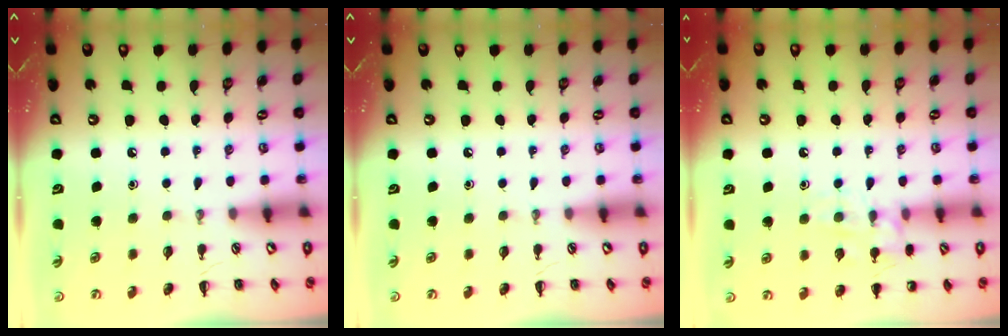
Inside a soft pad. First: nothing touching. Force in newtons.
{"total": 0.0}
{"total": 9.9, "press": 9.8, "slide": 1.0}